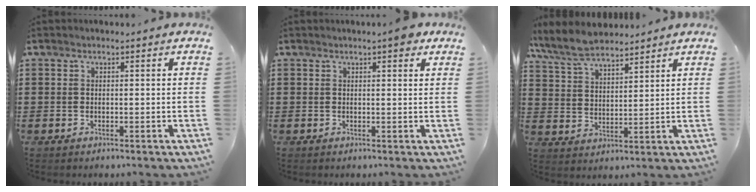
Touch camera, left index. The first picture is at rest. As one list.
[{"total": 2.6, "force": [1.8, 0.5, 1.8], "torque": [-0.022, 0.000, 0.029]}, {"total": 7.5, "force": [6.7, 1.8, 2.9], "torque": [-0.080, -0.011, 0.125]}]